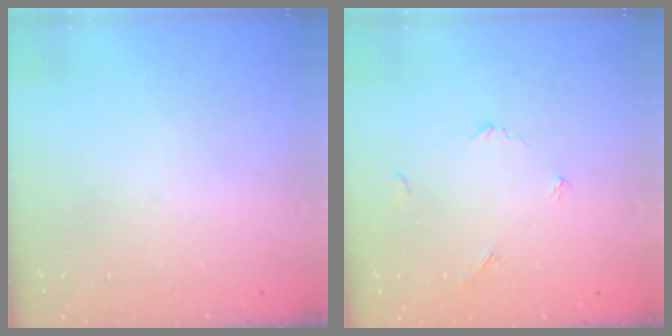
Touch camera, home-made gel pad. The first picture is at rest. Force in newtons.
{"total": 3.6, "press": 3.6, "slide": 0.4}